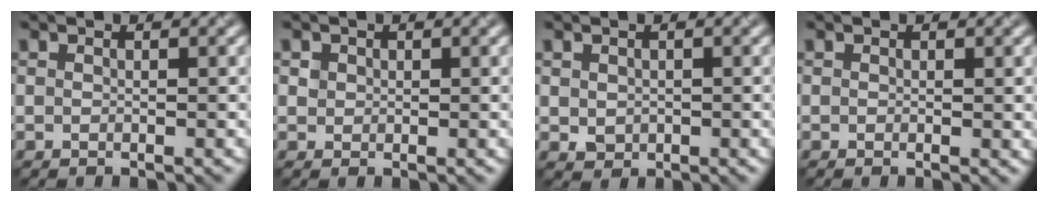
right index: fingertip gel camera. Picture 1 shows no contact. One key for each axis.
{"total": 0.7, "fx": 0.2, "fy": 0.7, "fz": 0.0, "tx": 0.002, "ty": -0.007, "tz": 0.006}
{"total": 1.2, "fx": 0.0, "fy": 1.1, "fz": 0.6, "tx": -0.008, "ty": -0.006, "tz": 0.005}
{"total": 0.6, "fx": 0.1, "fy": 0.1, "fz": 0.6, "tx": -0.007, "ty": -0.002, "tz": 0.002}